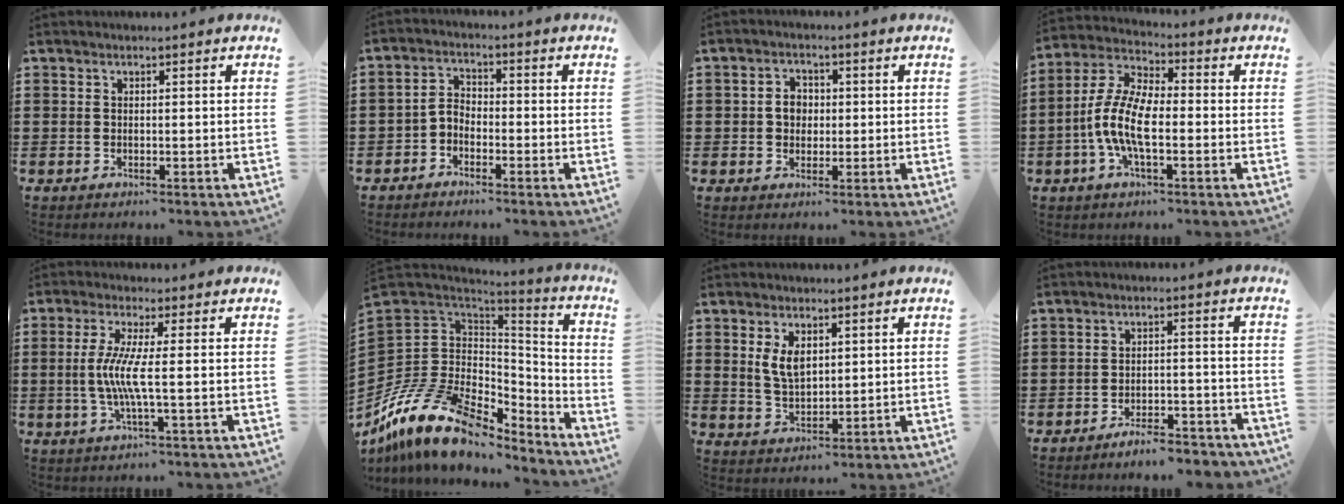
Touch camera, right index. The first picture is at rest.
{"total": 2.6, "force": [-2.0, 1.3, 1.0], "torque": [-0.030, 0.006, -0.046]}
{"total": 3.1, "force": [-0.1, 2.5, 1.8], "torque": [-0.042, 0.009, -0.004]}
{"total": 8.9, "force": [-2.4, 3.4, 7.8], "torque": [-0.196, -0.016, -0.053]}
{"total": 6.1, "force": [-0.5, -0.3, 6.0], "torque": [-0.132, -0.018, -0.019]}
{"total": 15.4, "force": [-9.7, 8.4, 8.5], "torque": [-0.211, 0.016, -0.180]}
{"total": 4.5, "force": [1.6, 2.4, 3.5], "torque": [-0.074, 0.005, 0.029]}
{"total": 4.3, "force": [-4.1, 0.2, 1.2], "torque": [-0.020, 0.006, -0.080]}